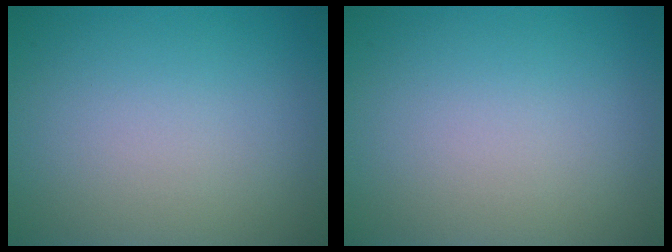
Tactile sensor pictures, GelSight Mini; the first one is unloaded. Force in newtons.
{"total": 0.0}